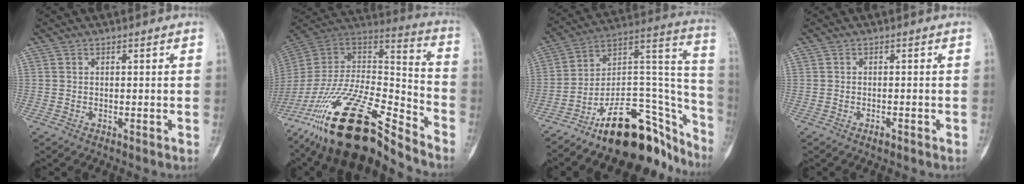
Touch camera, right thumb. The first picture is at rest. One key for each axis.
{"total": 26.8, "fx": -19.6, "fy": 8.3, "fz": 16.3, "tx": -0.296, "ty": 0.075, "tz": -0.347}
{"total": 24.0, "fx": -17.8, "fy": 9.5, "fz": 12.9, "tx": -0.119, "ty": 0.144, "tz": -0.288}
{"total": 1.1, "fx": -0.7, "fy": 0.5, "fz": 0.7, "tx": -0.015, "ty": 0.001, "tz": -0.011}